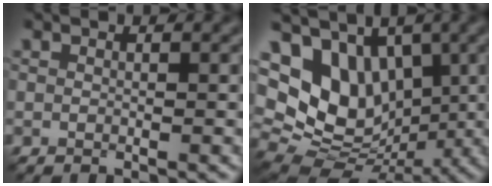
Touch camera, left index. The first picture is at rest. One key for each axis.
{"total": 12.0, "fx": 2.9, "fy": 9.1, "fz": 7.3, "tx": -0.131, "ty": 0.012, "tz": 0.050}